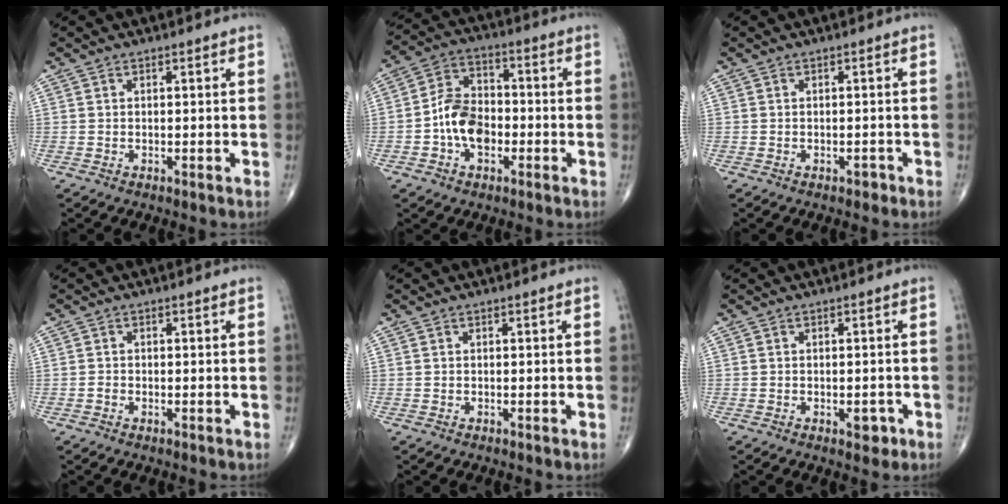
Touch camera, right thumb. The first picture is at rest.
{"total": 9.9, "force": [-2.4, 6.8, 6.8], "torque": [-0.101, 0.029, -0.055]}
{"total": 1.0, "force": [-0.7, 0.5, 0.4], "torque": [-0.003, 0.002, -0.010]}
{"total": 0.6, "force": [-0.3, 0.4, 0.2], "torque": [-0.004, 0.002, -0.008]}
{"total": 0.0}
{"total": 2.4, "force": [-1.0, 1.3, 1.7], "torque": [-0.010, 0.005, -0.010]}